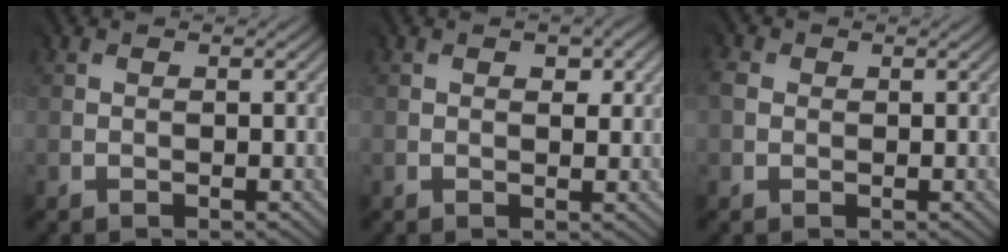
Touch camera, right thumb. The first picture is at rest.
{"total": 2.4, "force": [0.9, 1.2, 1.9], "torque": [-0.029, -0.003, 0.018]}
{"total": 1.6, "force": [-0.3, 1.6, 0.3], "torque": [-0.008, -0.004, -0.010]}